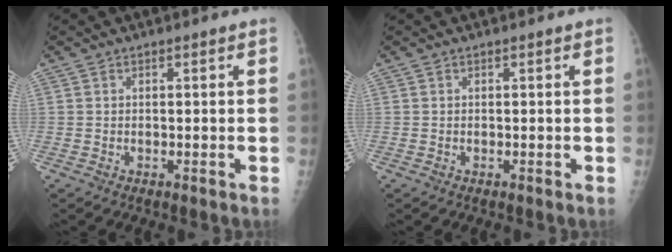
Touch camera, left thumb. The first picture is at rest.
{"total": 0.0}